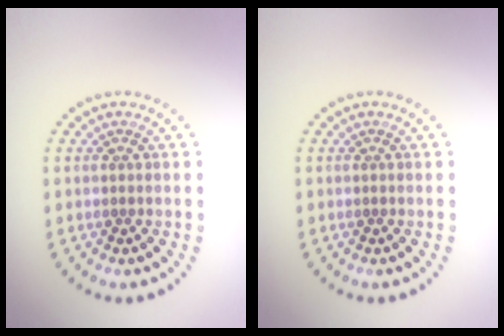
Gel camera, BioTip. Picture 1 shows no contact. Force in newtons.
{"total": 0.0}